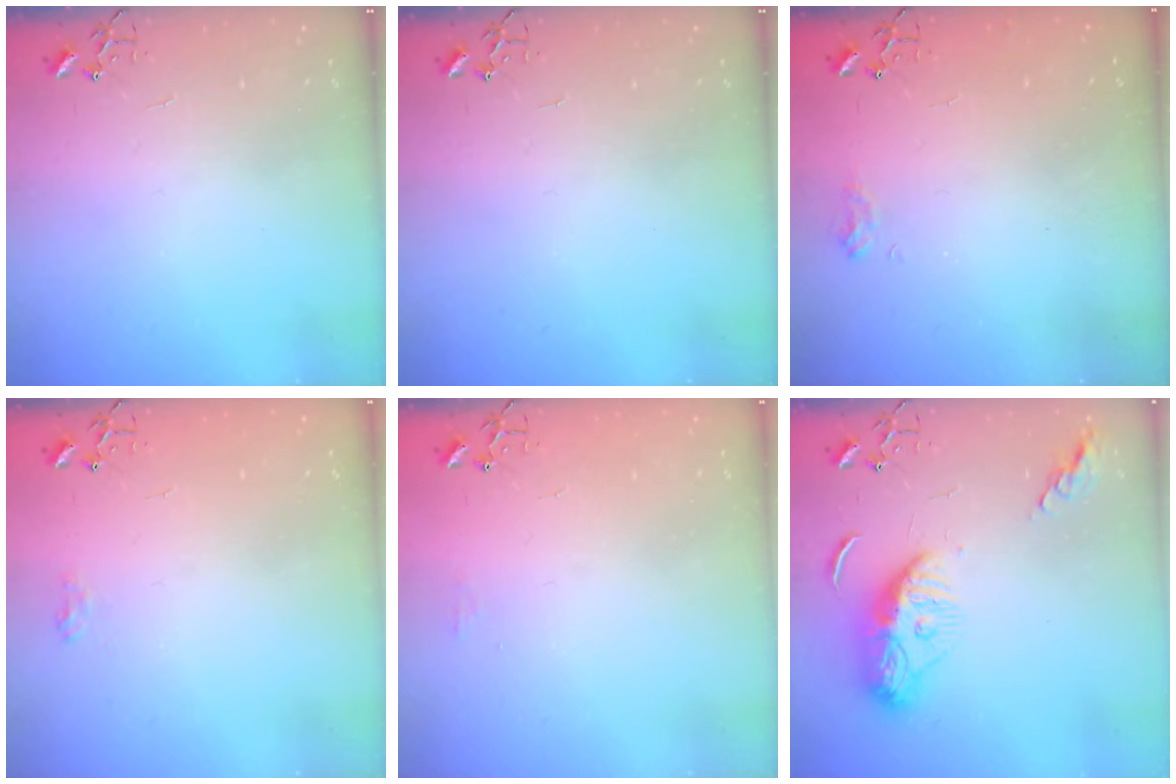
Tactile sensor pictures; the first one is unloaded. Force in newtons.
{"total": 0.0}
{"total": 7.5, "press": 7.4, "slide": 0.8}
{"total": 6.5, "press": 6.5, "slide": 0.6}
{"total": 5.1, "press": 5.1, "slide": 0.7}
{"total": 11.6, "press": 11.6, "slide": 1.0}